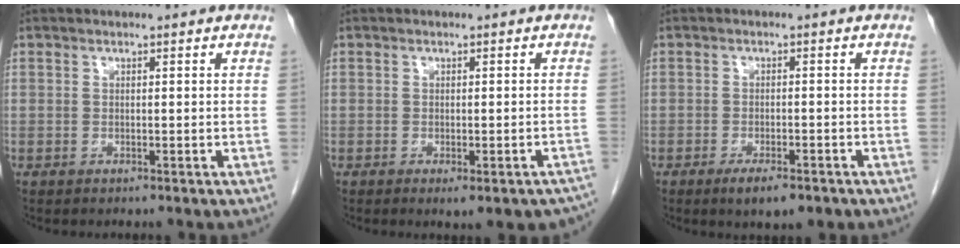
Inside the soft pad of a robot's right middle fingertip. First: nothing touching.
{"total": 6.9, "force": [-5.5, 1.7, 3.7], "torque": [-0.032, -0.003, -0.062]}
{"total": 4.7, "force": [-3.1, 1.3, 3.3], "torque": [-0.052, -0.005, -0.041]}